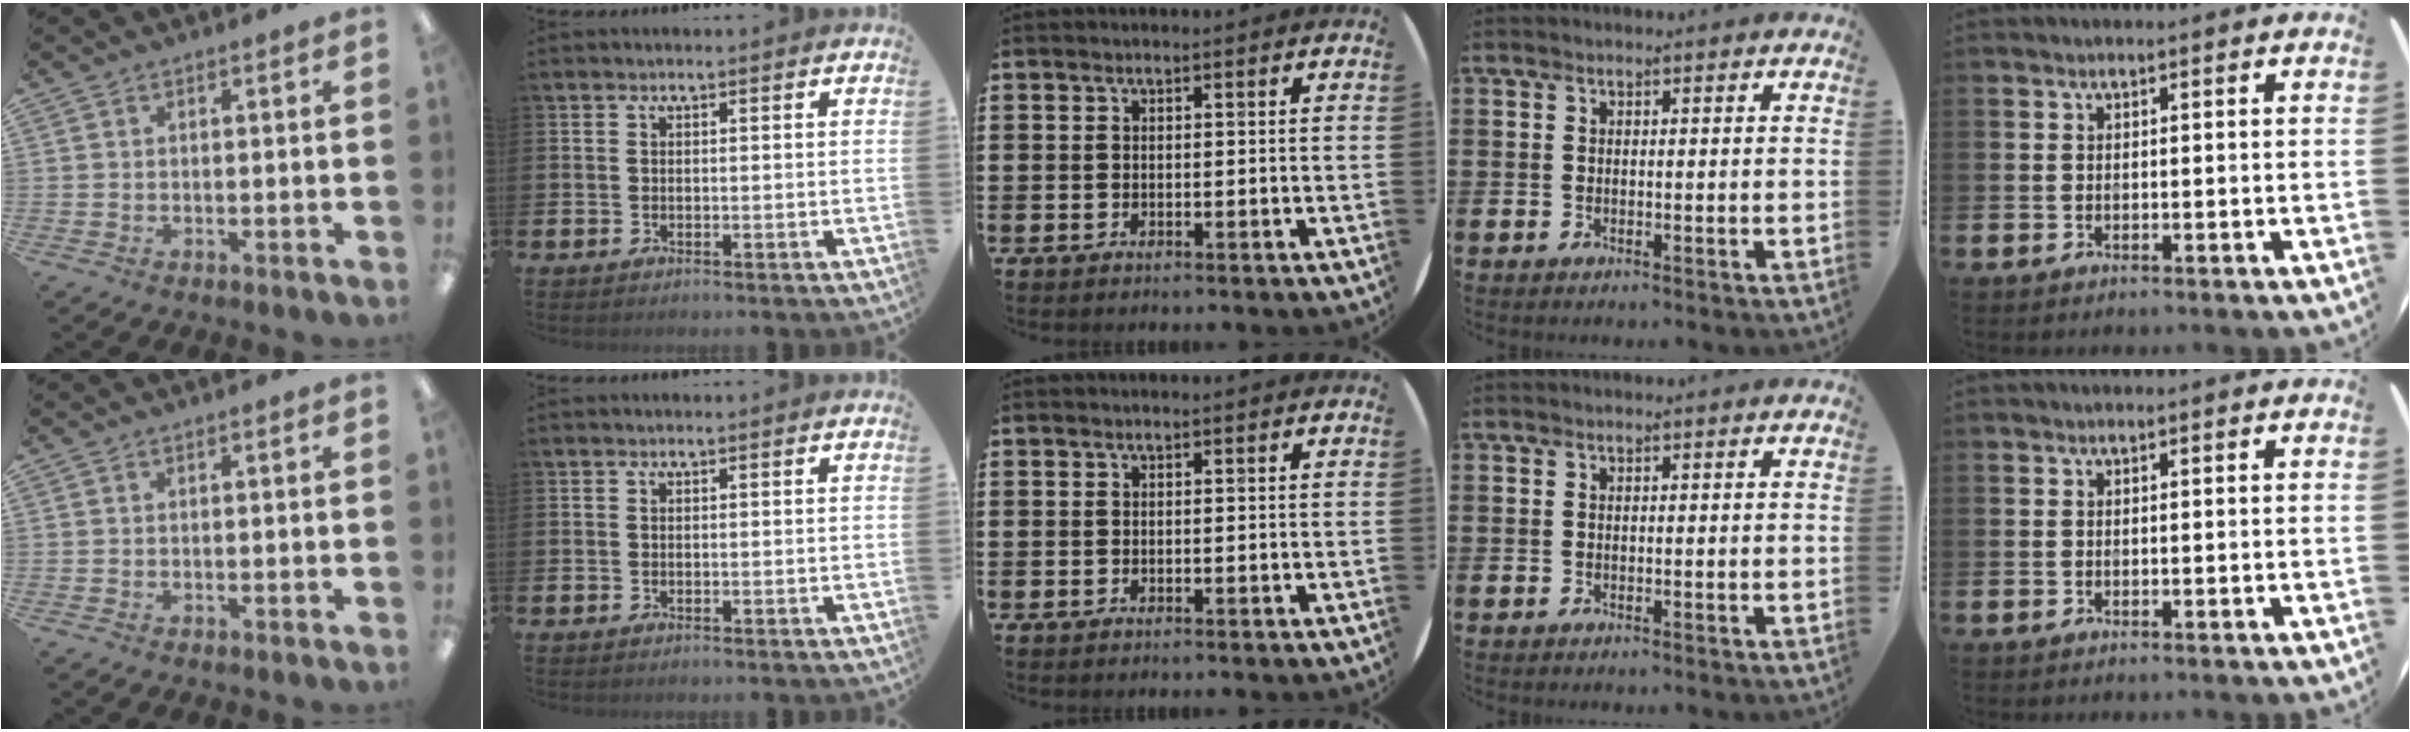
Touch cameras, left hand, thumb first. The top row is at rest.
{}